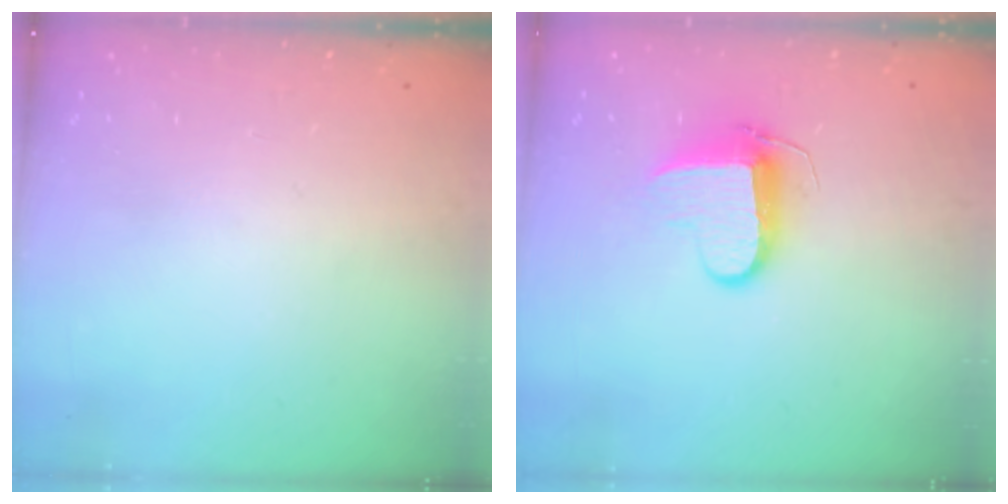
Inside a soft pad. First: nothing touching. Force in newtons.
{"total": 9.0, "press": 9.0, "slide": 0.5}